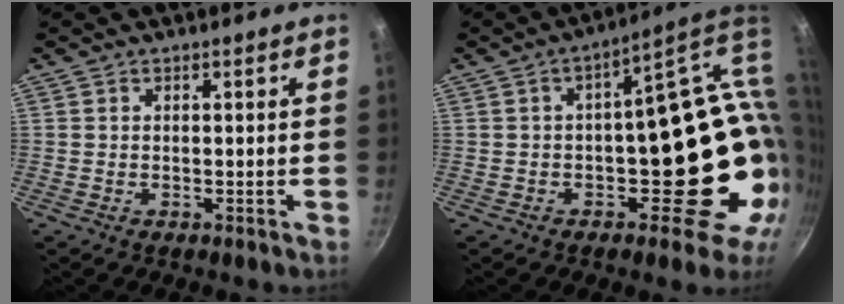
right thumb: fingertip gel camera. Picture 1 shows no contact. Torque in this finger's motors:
{"motor_torque": [2.55, 2.46, 2.13, -0.65, 0.23]}